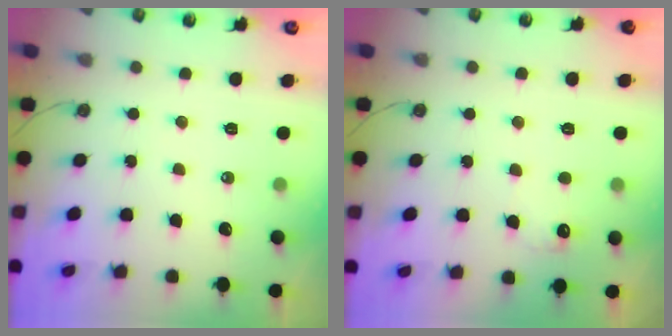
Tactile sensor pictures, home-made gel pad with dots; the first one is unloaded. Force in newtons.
{"total": 5.7, "press": 5.5, "slide": 1.4}